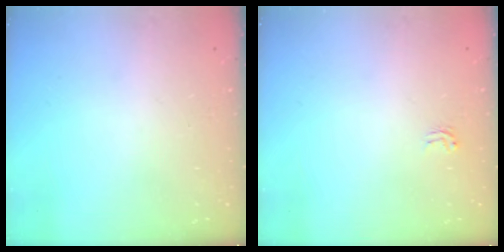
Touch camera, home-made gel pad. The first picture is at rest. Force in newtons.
{"total": 1.9, "press": 1.9, "slide": 0.1}